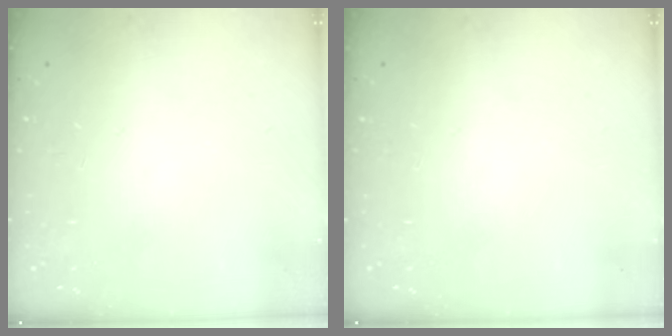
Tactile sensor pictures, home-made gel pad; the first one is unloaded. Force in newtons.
{"total": 0.0}